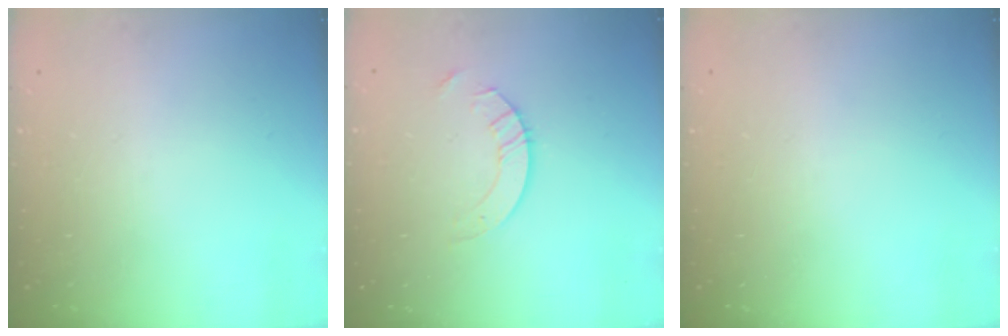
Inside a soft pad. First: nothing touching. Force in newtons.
{"total": 4.9, "press": 4.9, "slide": 0.5}
{"total": 0.0}